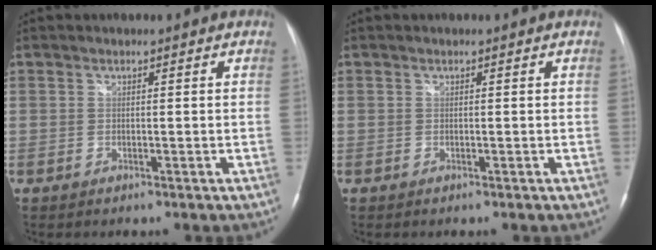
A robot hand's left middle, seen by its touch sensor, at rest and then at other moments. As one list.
[{"total": 0.0}]